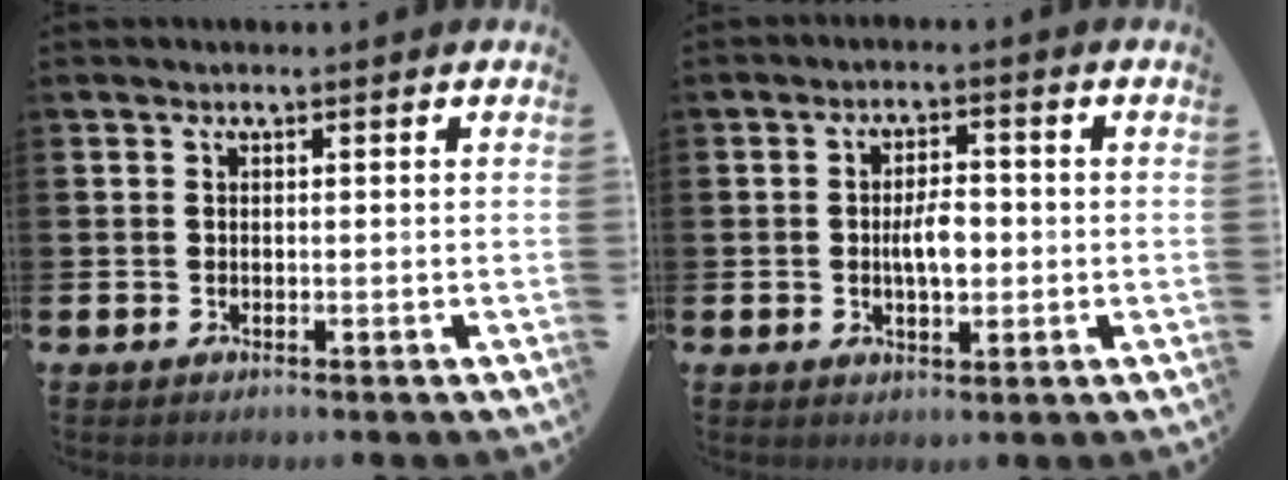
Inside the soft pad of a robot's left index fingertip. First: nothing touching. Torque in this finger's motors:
{"motor_torque": [0.14, 0.14, 0.23, 0.12]}